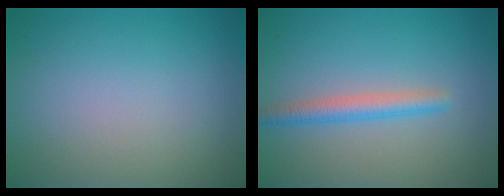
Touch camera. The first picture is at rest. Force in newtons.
{"total": 2.4, "press": 2.4, "slide": 0.1}